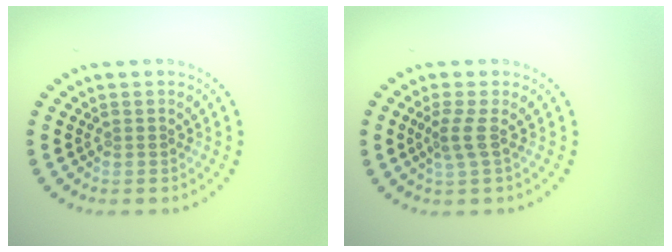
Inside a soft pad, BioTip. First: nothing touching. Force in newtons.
{"total": 1.9, "press": 1.2, "slide": 1.4}